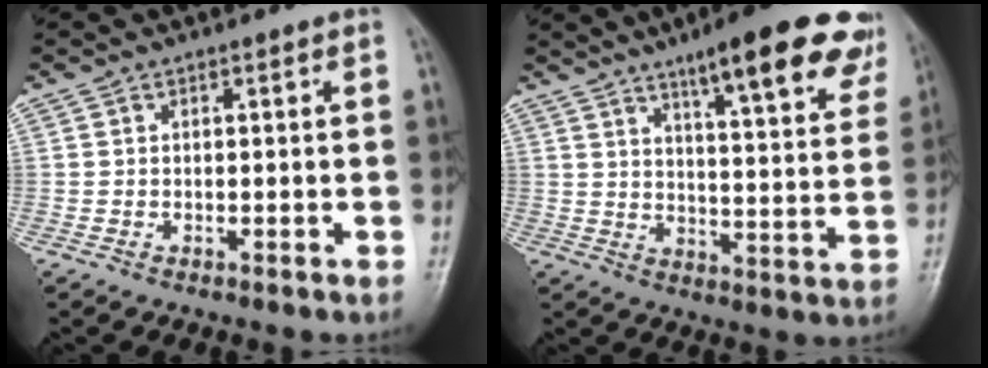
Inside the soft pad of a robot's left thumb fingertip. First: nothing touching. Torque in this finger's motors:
{"motor_torque": [0.30, 0.25, 1.50, -1.26, 0.27]}